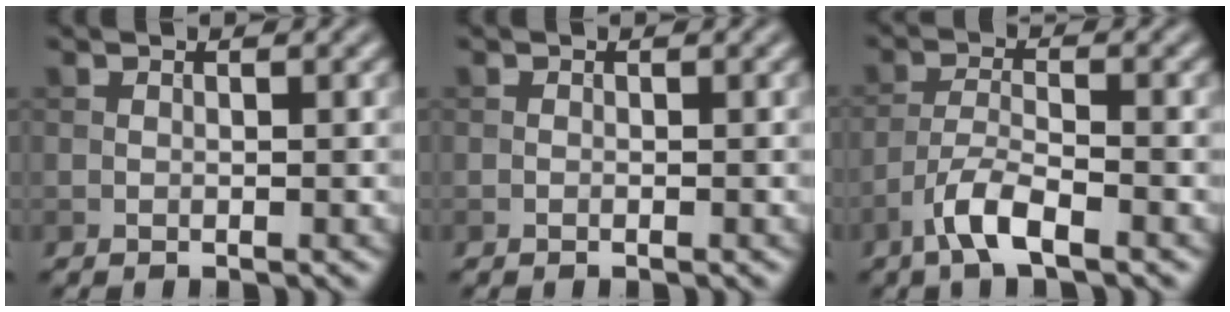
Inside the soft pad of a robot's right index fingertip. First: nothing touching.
{"total": 0.0}
{"total": 4.1, "force": [-2.6, 0.9, 3.0], "torque": [-0.062, 0.005, -0.059]}